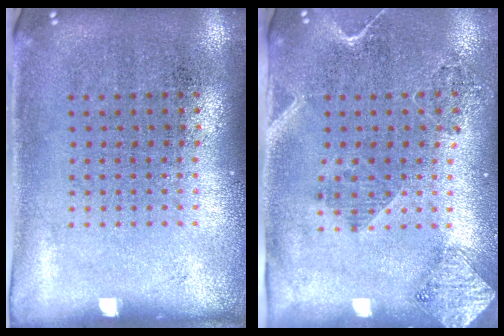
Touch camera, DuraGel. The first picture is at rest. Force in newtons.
{"total": 1.9, "press": 1.7, "slide": 0.9}